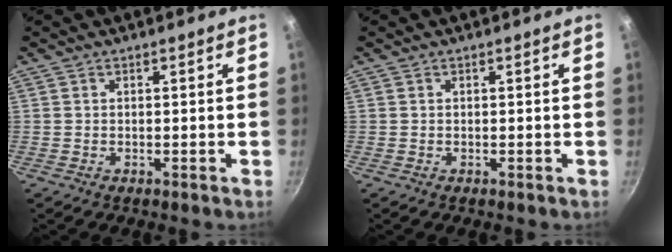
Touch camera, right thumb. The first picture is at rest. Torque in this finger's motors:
{"motor_torque": [-0.27, 0.27, -0.04, -0.02, 0.00]}